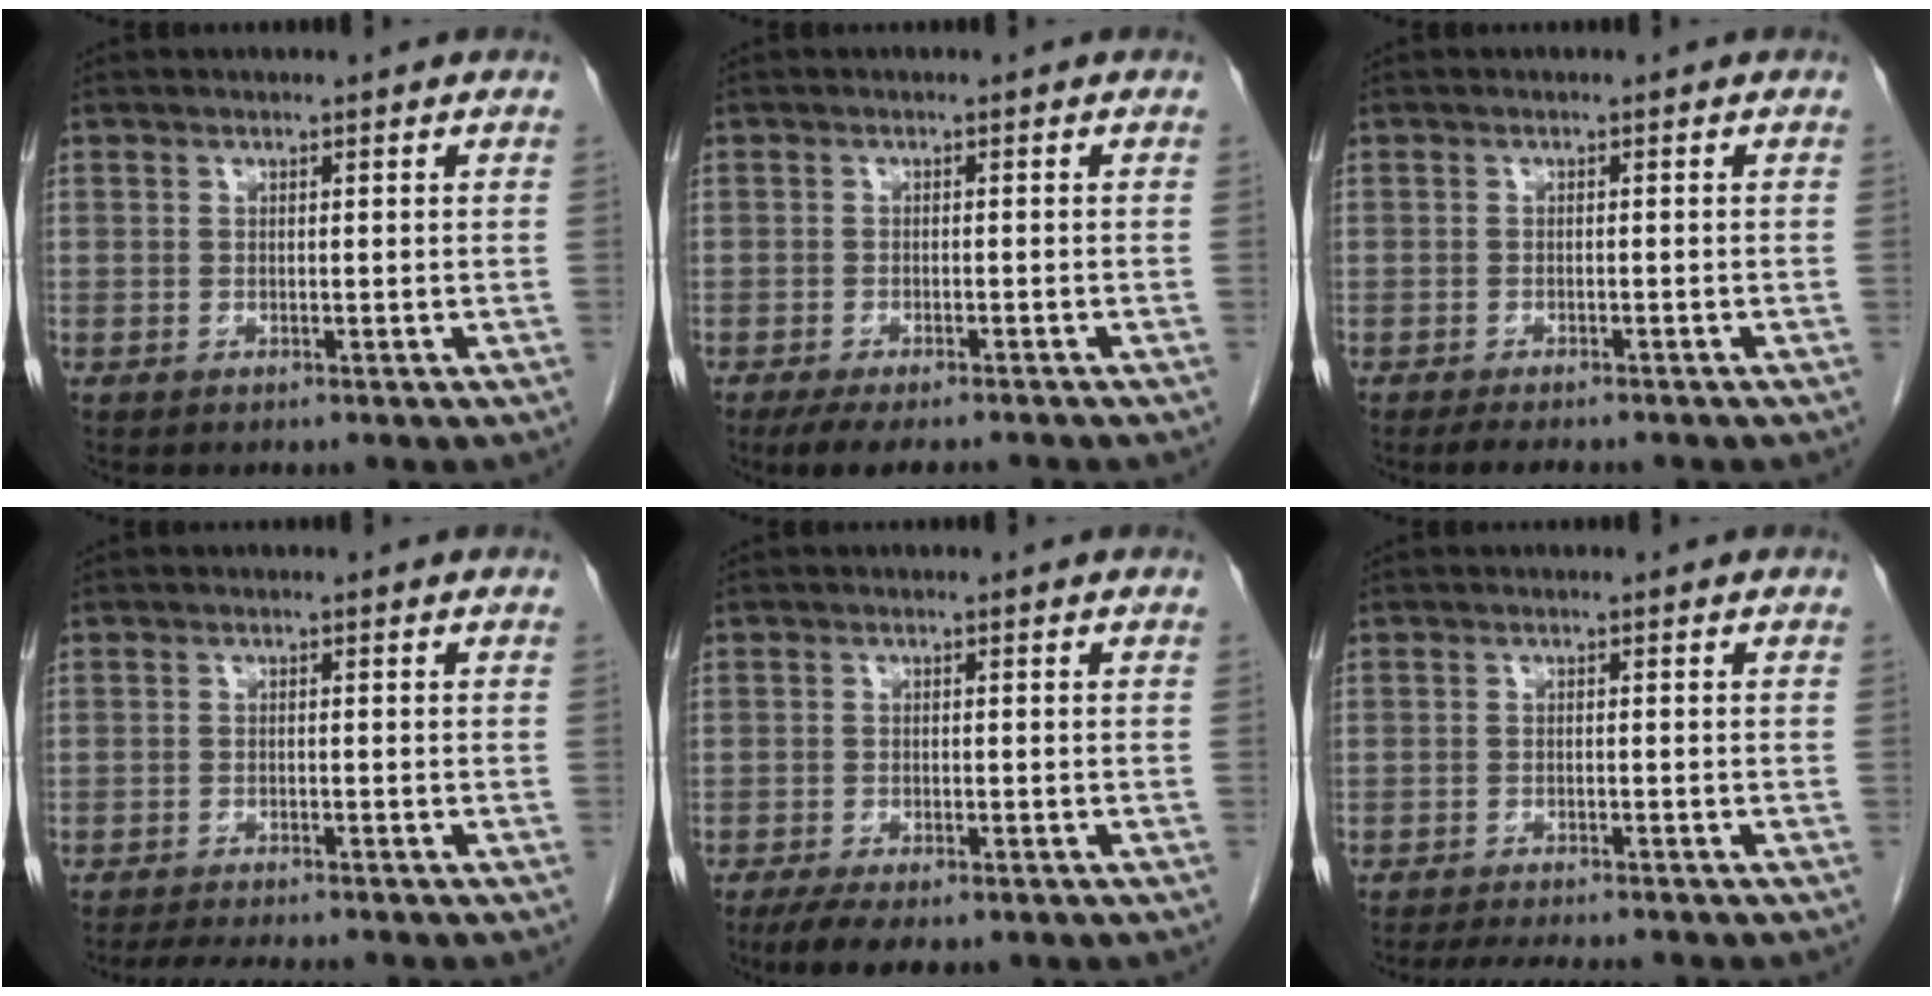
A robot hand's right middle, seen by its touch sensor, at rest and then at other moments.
{"total": 7.9, "force": [-6.7, 1.5, 3.8], "torque": [-0.049, -0.011, -0.098]}
{"total": 4.9, "force": [-4.2, 1.0, 2.4], "torque": [-0.031, -0.008, -0.055]}
{"total": 7.3, "force": [-6.6, 0.9, 3.1], "torque": [-0.046, -0.013, -0.097]}
{"total": 7.0, "force": [-5.0, 2.3, 4.2], "torque": [-0.061, -0.012, -0.073]}
{"total": 7.5, "force": [-6.8, 0.9, 3.2], "torque": [-0.047, -0.014, -0.096]}